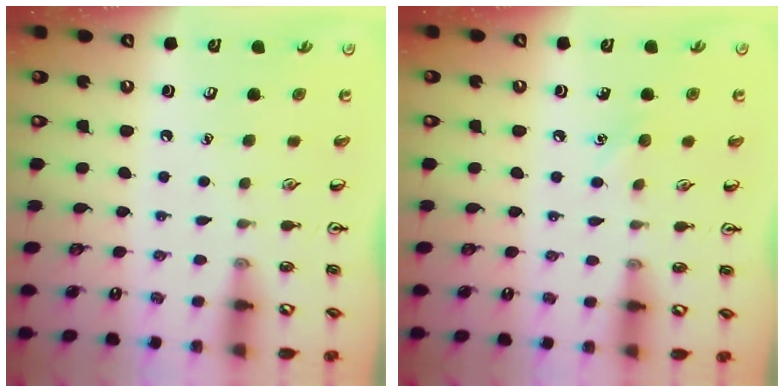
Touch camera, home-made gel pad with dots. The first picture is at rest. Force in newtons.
{"total": 5.0, "press": 4.7, "slide": 1.5}